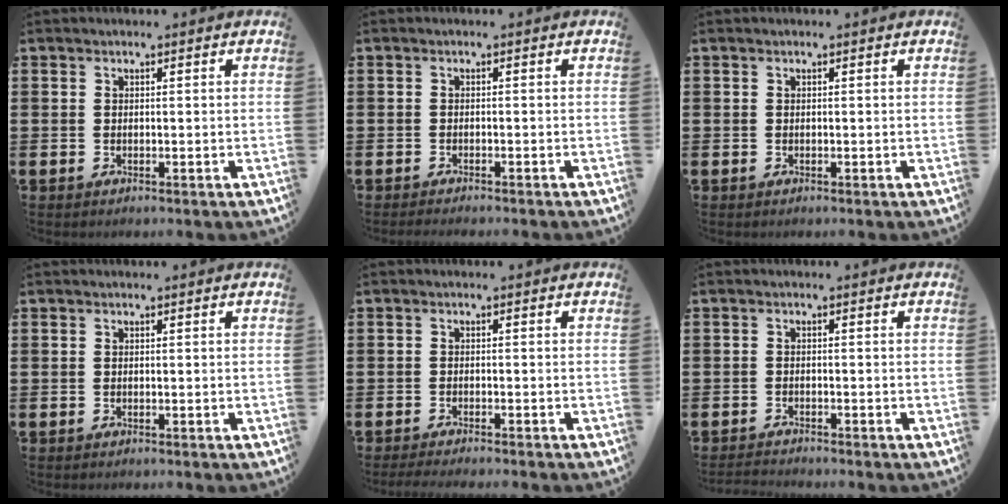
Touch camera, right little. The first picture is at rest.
{"total": 0.7, "force": [-0.7, -0.1, 0.1], "torque": [-0.002, -0.003, -0.013]}
{"total": 0.0}
{"total": 0.0}
{"total": 1.2, "force": [-1.1, -0.1, 0.5], "torque": [-0.006, -0.001, -0.020]}
{"total": 1.1, "force": [-1.1, 0.0, 0.1], "torque": [-0.004, 0.000, -0.023]}